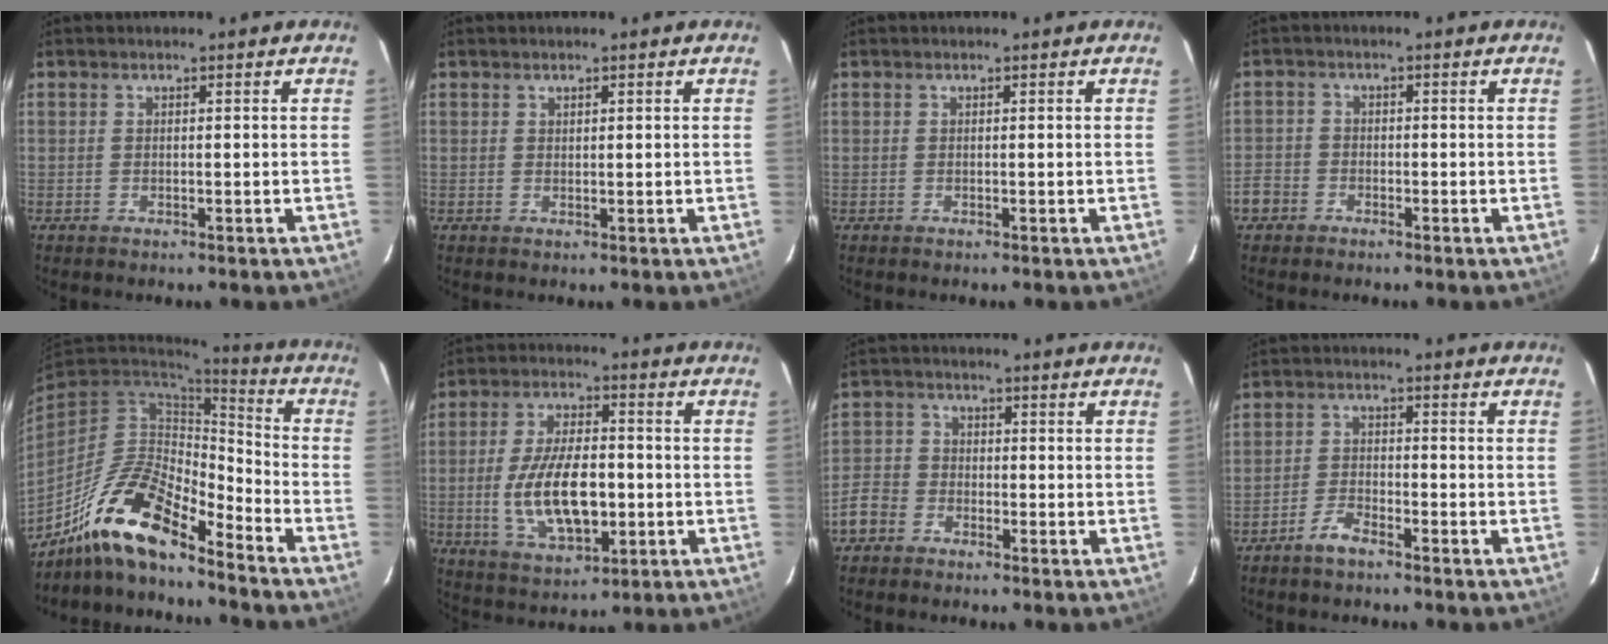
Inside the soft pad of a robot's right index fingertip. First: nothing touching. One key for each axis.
{"total": 0.7, "fx": 0.6, "fy": 0.3, "fz": 0.2, "tx": -0.003, "ty": 0.002, "tz": 0.011}
{"total": 0.0}
{"total": 5.5, "fx": -2.9, "fy": 4.5, "fz": 1.1, "tx": -0.029, "ty": 0.020, "tz": -0.057}
{"total": 16.1, "fx": -11.7, "fy": 4.4, "fz": 10.1, "tx": -0.203, "ty": -0.008, "tz": -0.226}
{"total": 14.1, "fx": -2.2, "fy": 6.4, "fz": 12.3, "tx": -0.243, "ty": -0.004, "tz": -0.029}
{"total": 6.0, "fx": -3.6, "fy": 4.5, "fz": 1.7, "tx": -0.037, "ty": 0.019, "tz": -0.079}
{"total": 3.7, "fx": -3.1, "fy": 1.1, "fz": 1.8, "tx": -0.051, "ty": 0.007, "tz": -0.062}